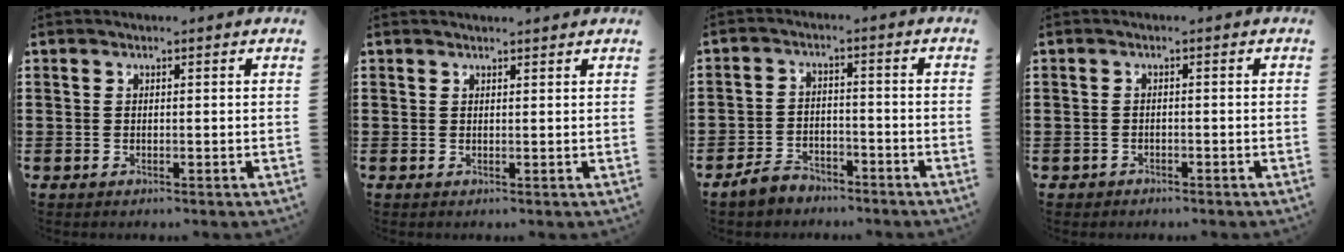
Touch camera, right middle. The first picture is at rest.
{"total": 0.8, "force": [0.8, -0.1, 0.1], "torque": [-0.002, -0.004, 0.016]}
{"total": 4.0, "force": [-3.7, 1.5, 0.2], "torque": [-0.017, 0.005, -0.078]}
{"total": 1.4, "force": [-1.2, 0.8, -0.2], "torque": [-0.003, -0.001, -0.026]}